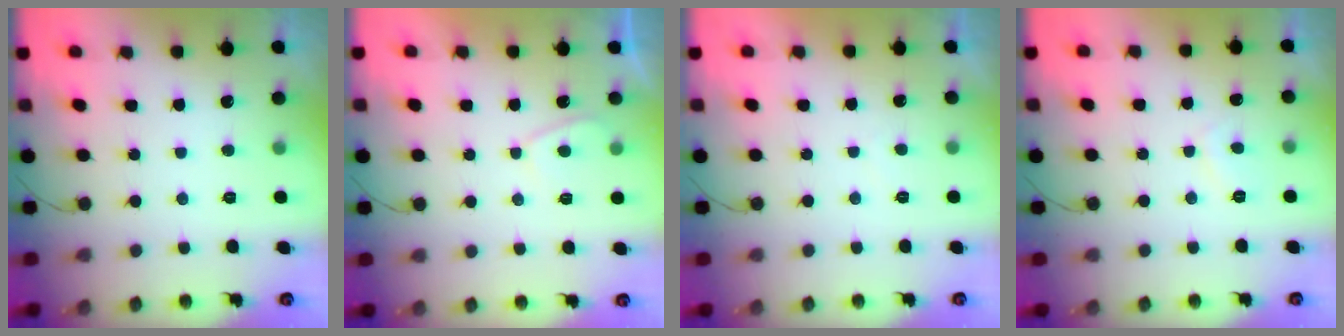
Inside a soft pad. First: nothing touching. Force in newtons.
{"total": 2.5, "press": 2.4, "slide": 0.6}
{"total": 0.5, "press": 0.3, "slide": 0.5}
{"total": 2.0, "press": 1.9, "slide": 0.7}